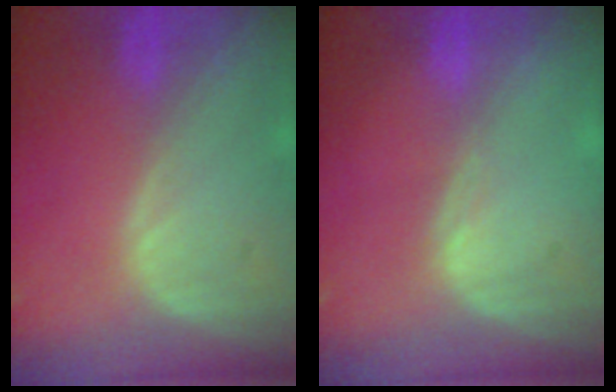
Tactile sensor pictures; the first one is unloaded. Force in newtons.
{"total": 0.6, "press": 0.5, "slide": 0.4}